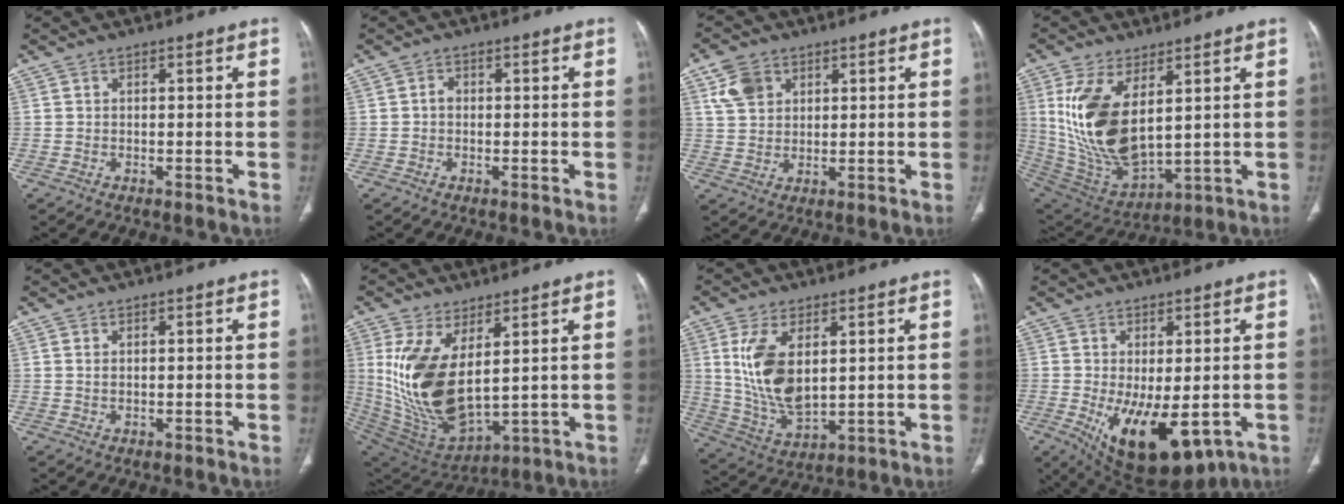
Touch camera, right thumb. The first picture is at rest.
{"total": 1.3, "force": [-0.2, 1.0, 0.8], "torque": [-0.007, 0.004, -0.007]}
{"total": 6.5, "force": [3.0, 4.8, 3.3], "torque": [-0.045, -0.005, 0.061]}
{"total": 17.9, "force": [4.6, 8.7, 14.9], "torque": [-0.289, -0.025, 0.114]}
{"total": 0.9, "force": [0.3, 0.5, 0.7], "torque": [-0.018, 0.000, 0.011]}
{"total": 17.5, "force": [3.9, 8.3, 14.9], "torque": [-0.294, -0.032, 0.103]}
{"total": 12.9, "force": [3.2, 6.5, 10.6], "torque": [-0.209, -0.020, 0.076]}
{"total": 14.6, "force": [-4.3, 6.9, 12.1], "torque": [-0.186, -0.020, -0.038]}